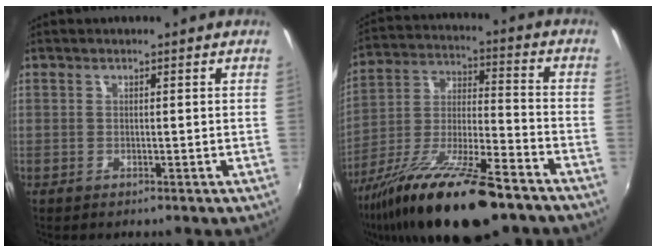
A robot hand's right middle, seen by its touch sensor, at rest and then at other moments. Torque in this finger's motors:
{"motor_torque": [1.15, -0.99, 0.54, 0.21]}